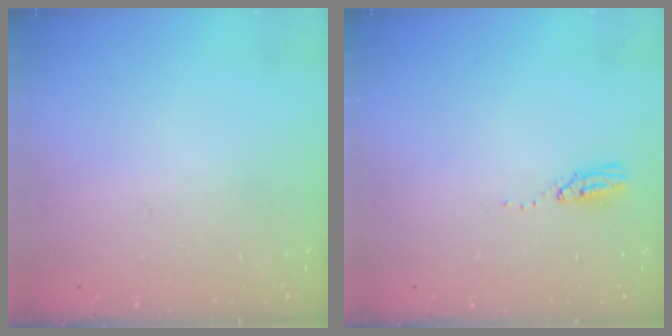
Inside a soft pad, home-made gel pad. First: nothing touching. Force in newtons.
{"total": 3.6, "press": 3.5, "slide": 0.3}